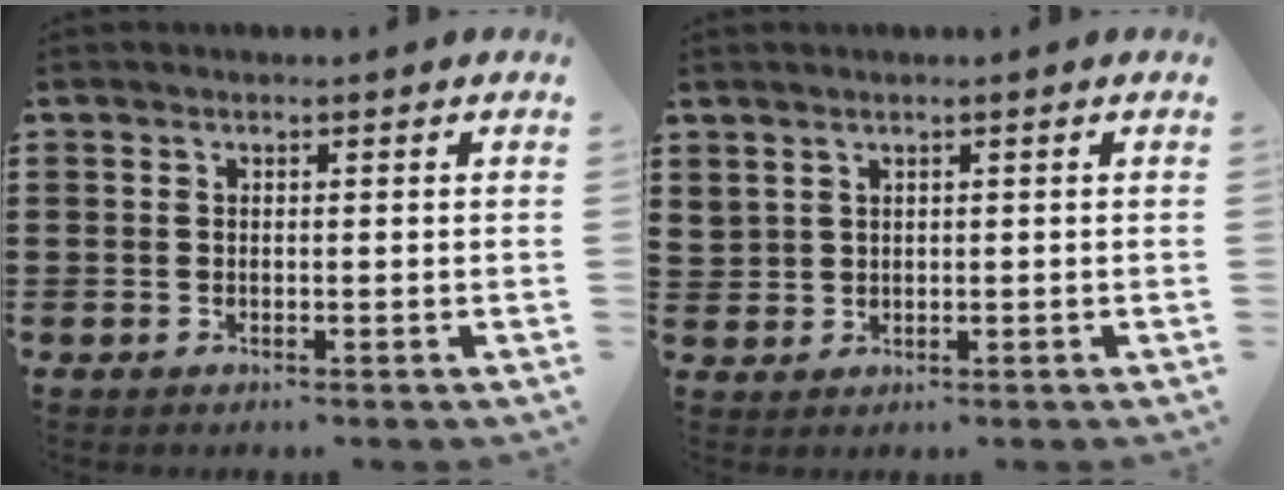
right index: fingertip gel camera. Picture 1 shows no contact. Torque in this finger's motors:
{"motor_torque": [0.10, 0.04, 0.04, 0.06]}